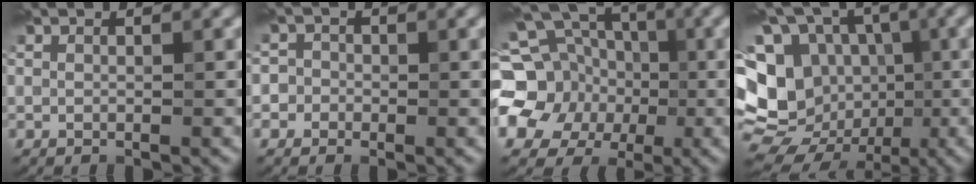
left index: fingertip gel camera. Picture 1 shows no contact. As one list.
[{"total": 1.8, "force": [-0.4, 1.8, 0.1], "torque": [0.023, 0.006, -0.017]}, {"total": 18.1, "force": [-1.5, 16.4, 7.4], "torque": [-0.175, -0.002, -0.056]}, {"total": 17.8, "force": [-3.3, 16.1, 6.9], "torque": [-0.160, 0.019, -0.068]}]